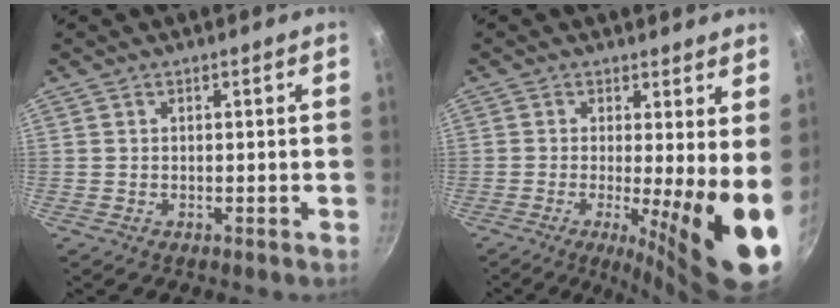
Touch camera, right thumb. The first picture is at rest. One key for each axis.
{"total": 11.5, "fx": -1.0, "fy": 2.0, "fz": 11.2, "tx": -0.154, "ty": -0.024, "tz": -0.013}